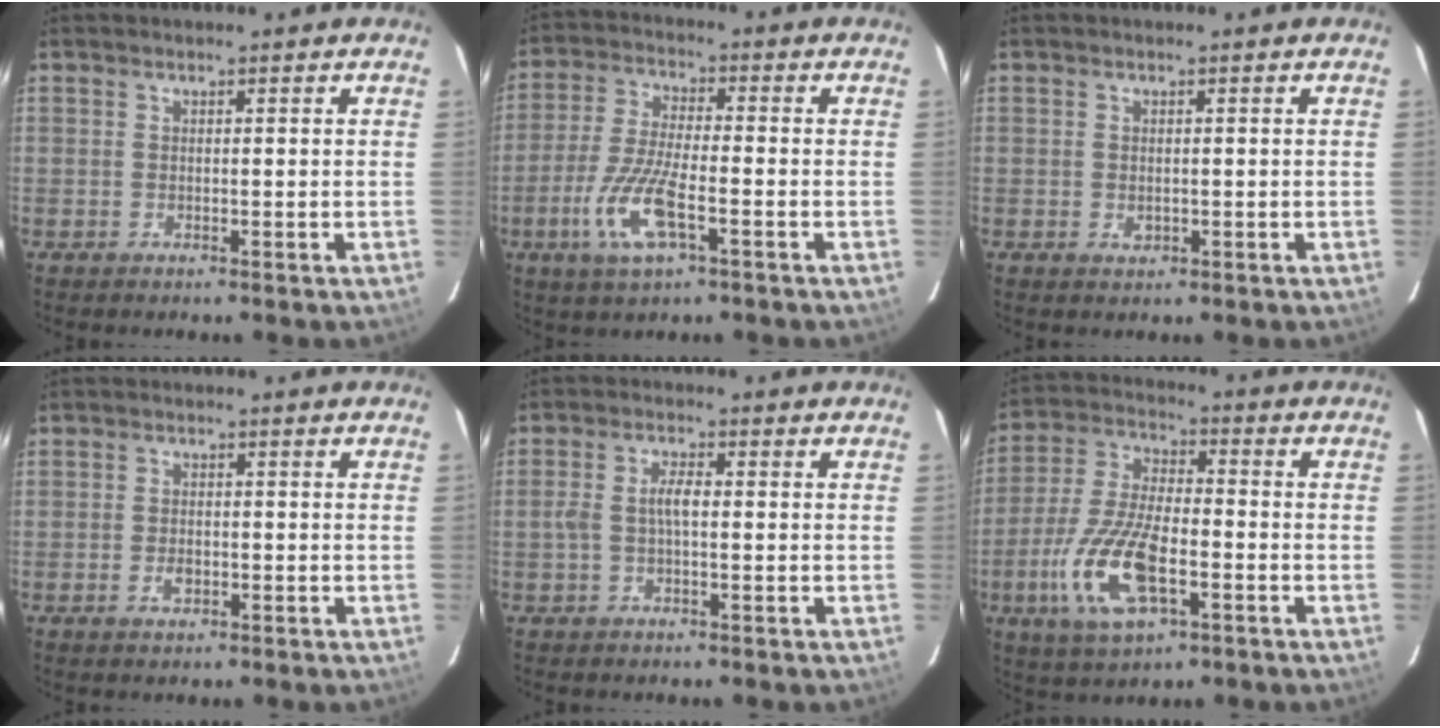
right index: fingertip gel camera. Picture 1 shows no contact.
{"total": 11.1, "force": [-4.4, 3.1, 9.7], "torque": [-0.209, -0.010, -0.086]}
{"total": 1.4, "force": [-0.2, 1.1, 0.8], "torque": [-0.014, 0.000, -0.002]}
{"total": 2.6, "force": [-1.0, 1.6, 1.8], "torque": [-0.035, 0.000, -0.017]}
{"total": 3.8, "force": [-0.4, 1.3, 3.6], "torque": [-0.074, 0.008, -0.007]}
{"total": 15.8, "force": [-5.7, 6.5, 13.2], "torque": [-0.289, -0.012, -0.105]}